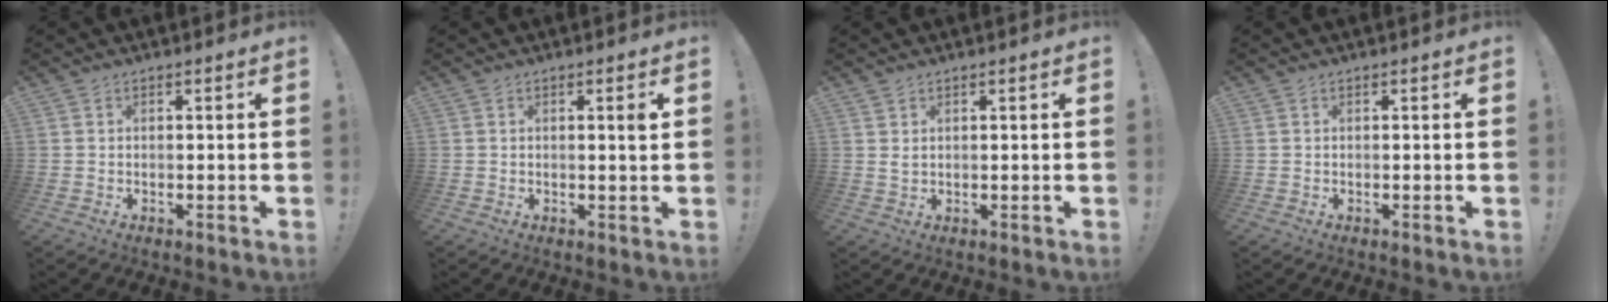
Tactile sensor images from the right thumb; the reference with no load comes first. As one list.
[{"total": 1.7, "force": [0.5, -0.2, 1.6], "torque": [-0.021, -0.005, 0.004]}, {"total": 1.4, "force": [0.9, 0.5, 1.0], "torque": [-0.007, -0.007, 0.014]}, {"total": 0.0}]